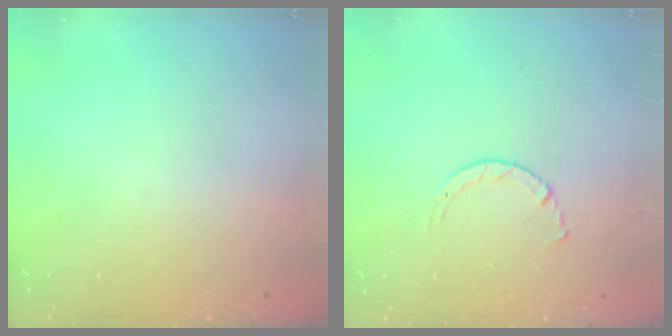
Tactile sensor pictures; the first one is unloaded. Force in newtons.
{"total": 1.7, "press": 1.7, "slide": 0.2}